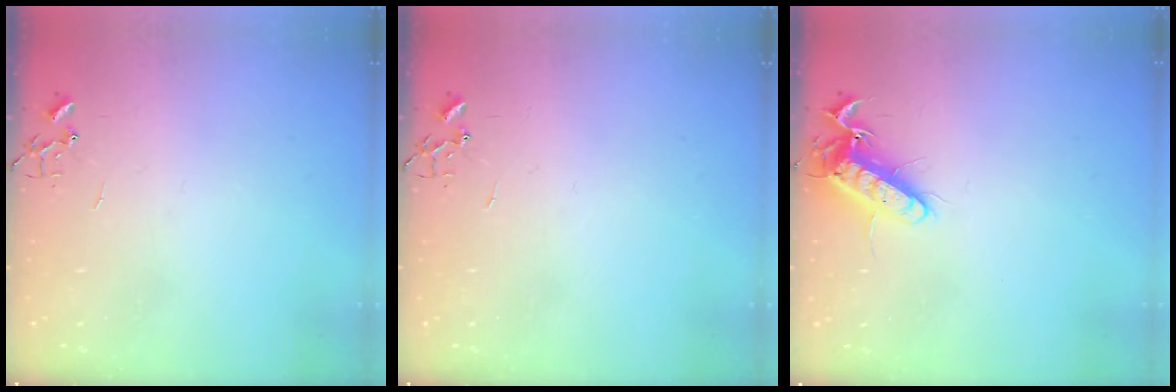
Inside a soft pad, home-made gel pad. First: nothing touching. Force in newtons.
{"total": 0.0}
{"total": 12.2, "press": 12.1, "slide": 1.1}